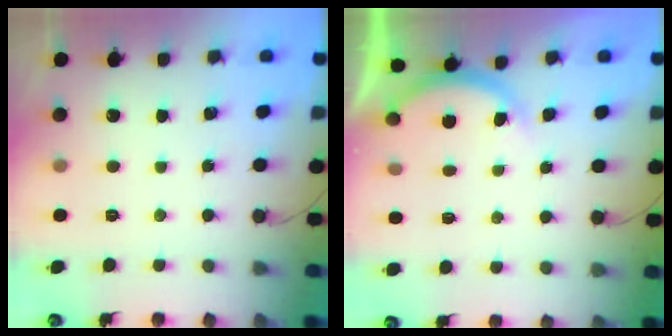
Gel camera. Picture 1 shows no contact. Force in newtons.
{"total": 5.1, "press": 5.1, "slide": 0.7}